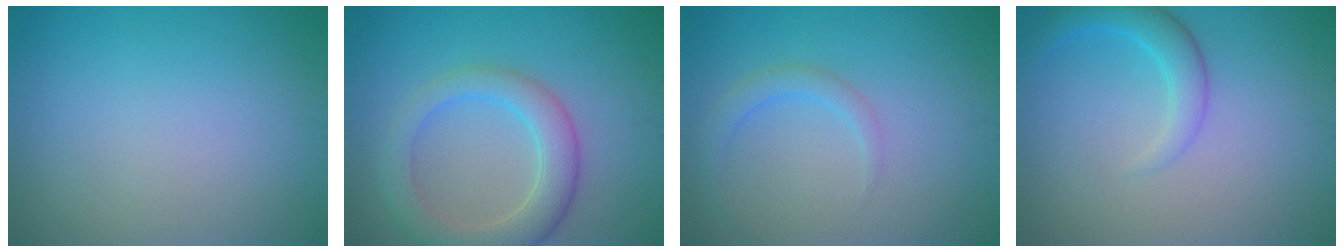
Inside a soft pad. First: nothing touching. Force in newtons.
{"total": 5.0, "press": 5.0, "slide": 0.3}
{"total": 1.8, "press": 1.8, "slide": 0.0}
{"total": 2.8, "press": 2.8, "slide": 0.1}